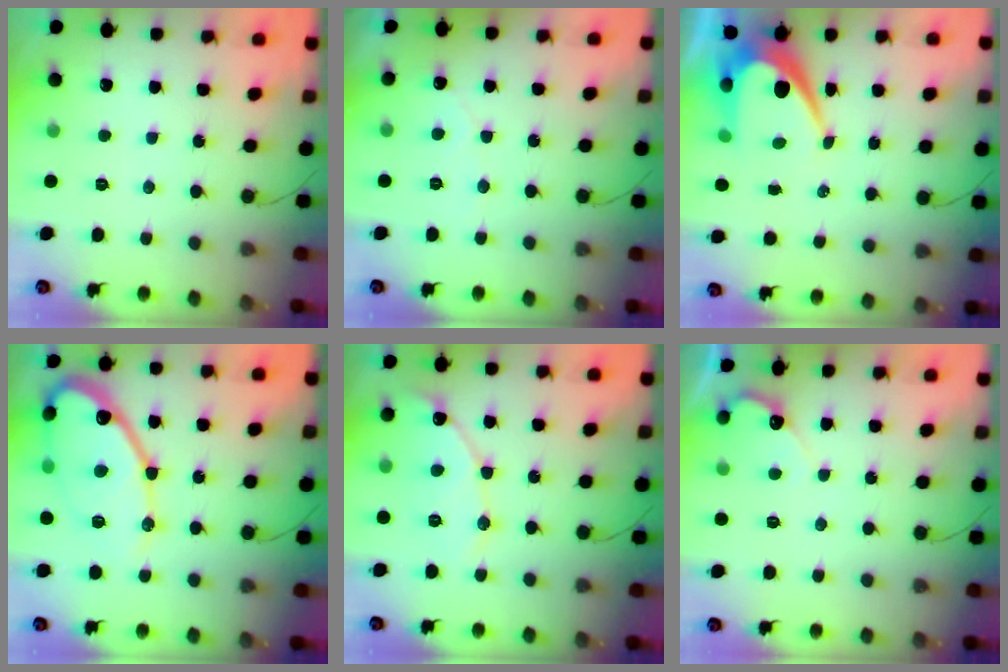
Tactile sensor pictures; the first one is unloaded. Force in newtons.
{"total": 3.1, "press": 3.1, "slide": 0.1}
{"total": 9.3, "press": 9.3, "slide": 0.6}
{"total": 17.9, "press": 17.8, "slide": 1.6}
{"total": 9.7, "press": 9.6, "slide": 0.9}
{"total": 5.0, "press": 4.9, "slide": 0.3}